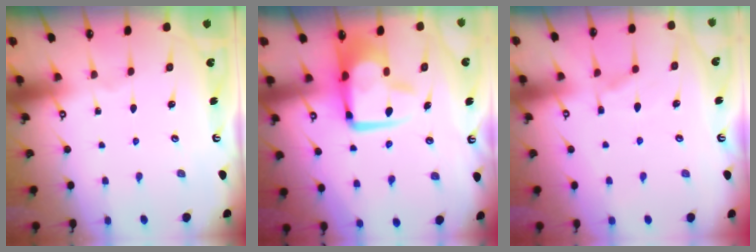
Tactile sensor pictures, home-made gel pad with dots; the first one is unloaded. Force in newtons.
{"total": 11.4, "press": 11.2, "slide": 2.1}
{"total": 1.8, "press": 1.0, "slide": 1.5}